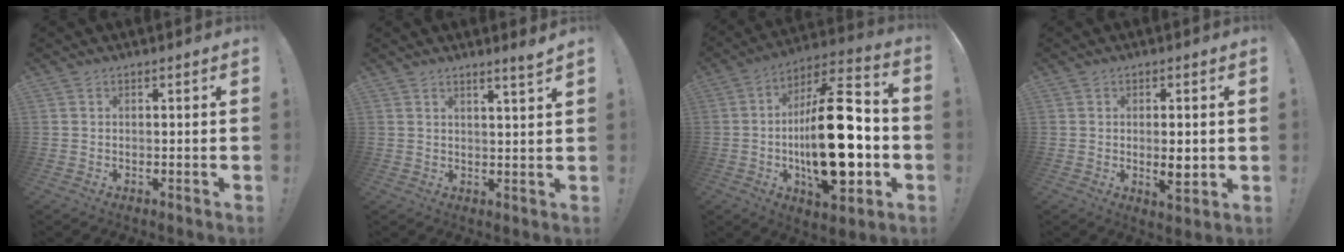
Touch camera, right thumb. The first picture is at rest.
{"total": 3.5, "force": [2.7, -0.6, 2.2], "torque": [-0.024, -0.025, 0.041]}
{"total": 28.3, "force": [-3.9, 11.3, 25.7], "torque": [-0.439, 0.019, -0.059]}
{"total": 5.4, "force": [-0.3, 1.9, 5.0], "torque": [-0.075, -0.008, -0.004]}